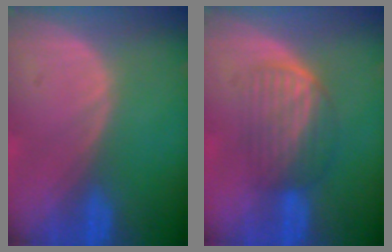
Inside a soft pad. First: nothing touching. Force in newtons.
{"total": 6.0, "press": 5.5, "slide": 2.3}